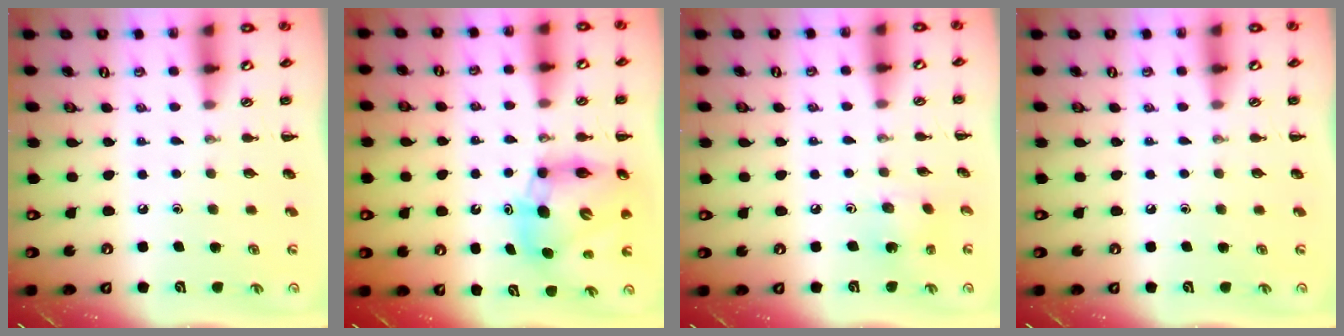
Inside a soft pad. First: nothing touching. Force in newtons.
{"total": 10.4, "press": 9.9, "slide": 3.2}
{"total": 1.7, "press": 1.7, "slide": 0.5}
{"total": 0.0}